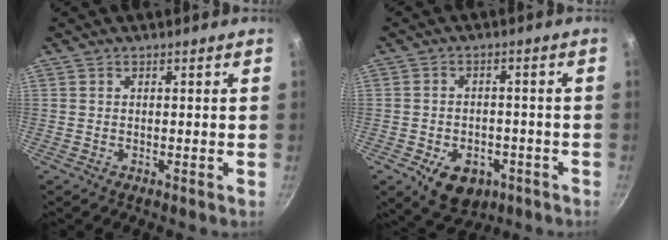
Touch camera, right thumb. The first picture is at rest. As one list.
[{"total": 9.7, "force": [-4.2, 6.6, 5.7], "torque": [-0.057, 0.014, -0.051]}]